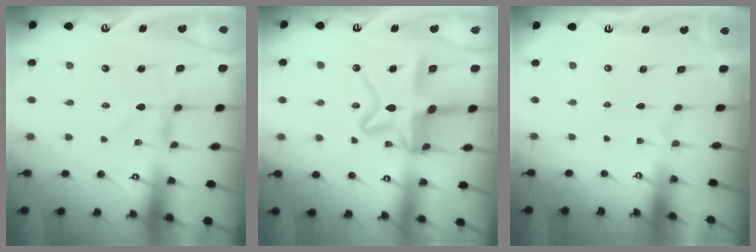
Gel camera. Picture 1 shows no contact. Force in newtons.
{"total": 17.0, "press": 16.9, "slide": 1.3}
{"total": 0.0}